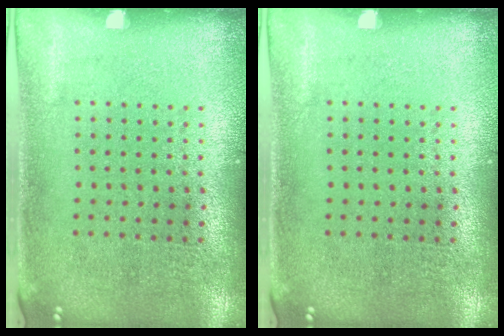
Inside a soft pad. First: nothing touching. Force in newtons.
{"total": 0.0}